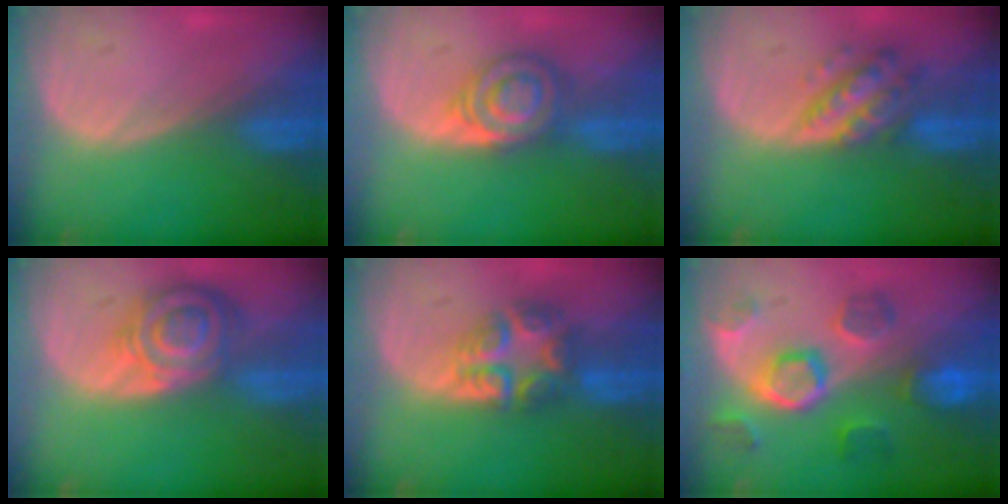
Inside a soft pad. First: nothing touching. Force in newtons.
{"total": 5.9, "press": 5.9, "slide": 0.6}
{"total": 6.4, "press": 5.7, "slide": 2.8}
{"total": 8.2, "press": 7.2, "slide": 4.0}
{"total": 7.6, "press": 6.6, "slide": 3.9}
{"total": 8.7, "press": 8.7, "slide": 0.1}